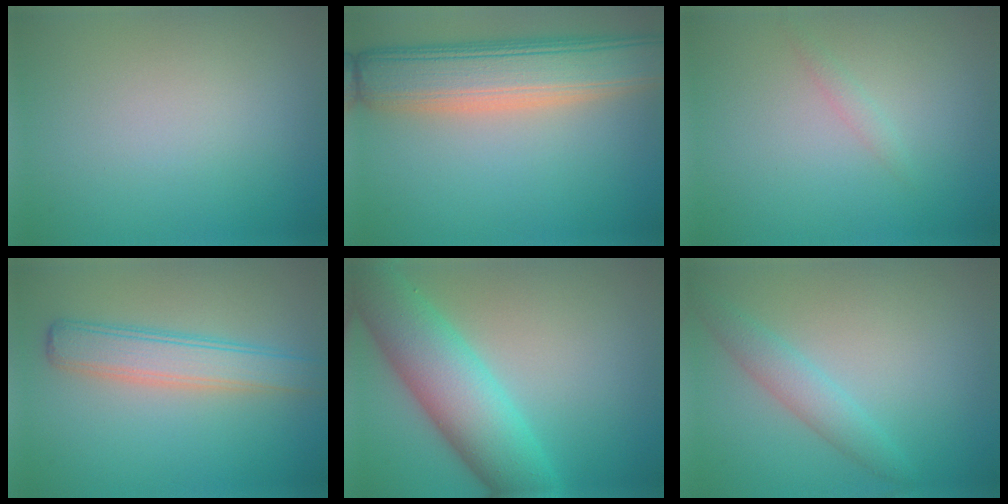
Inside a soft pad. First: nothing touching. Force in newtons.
{"total": 8.6, "press": 8.6, "slide": 0.6}
{"total": 0.8, "press": 0.8, "slide": 0.0}
{"total": 4.2, "press": 4.2, "slide": 0.1}
{"total": 8.9, "press": 8.9, "slide": 0.1}
{"total": 2.6, "press": 2.6, "slide": 0.1}